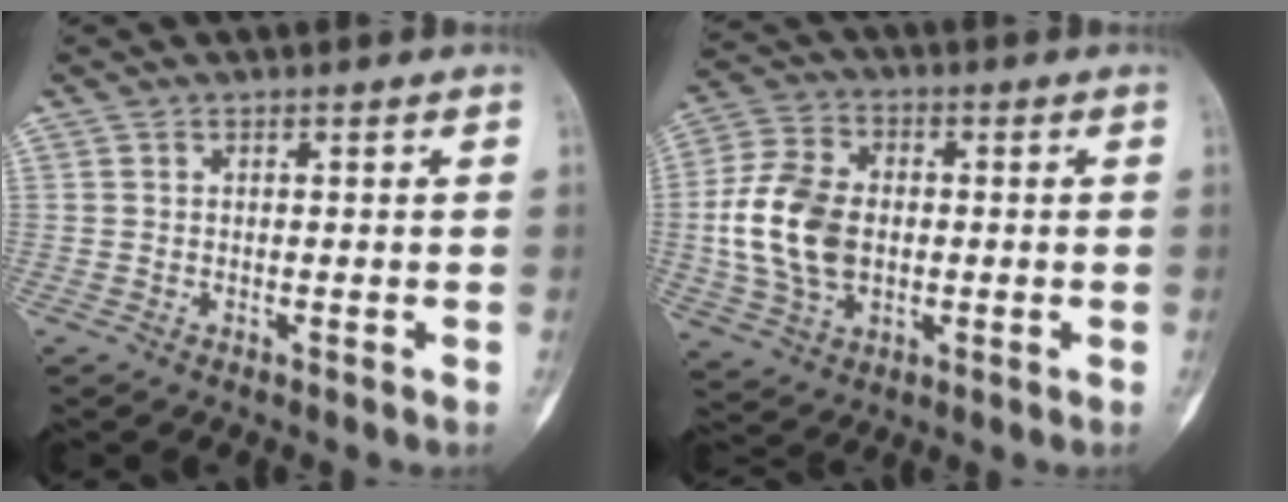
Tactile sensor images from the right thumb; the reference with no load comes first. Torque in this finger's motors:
{"motor_torque": [1.14, 1.11, 1.23, -0.91, 0.32]}